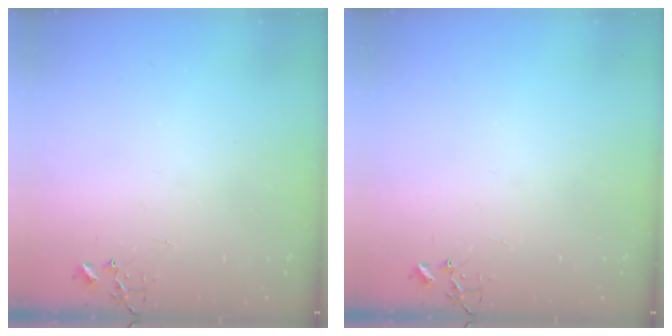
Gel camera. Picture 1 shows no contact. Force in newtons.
{"total": 0.0}